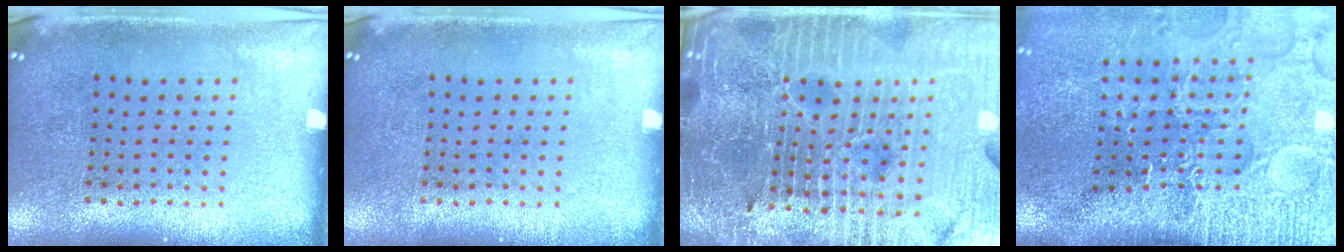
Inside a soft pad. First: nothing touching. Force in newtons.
{"total": 0.0}
{"total": 6.6, "press": 5.8, "slide": 3.0}
{"total": 4.5, "press": 3.8, "slide": 2.6}